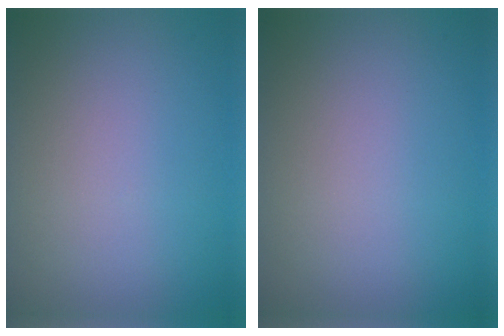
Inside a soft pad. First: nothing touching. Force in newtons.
{"total": 0.0}